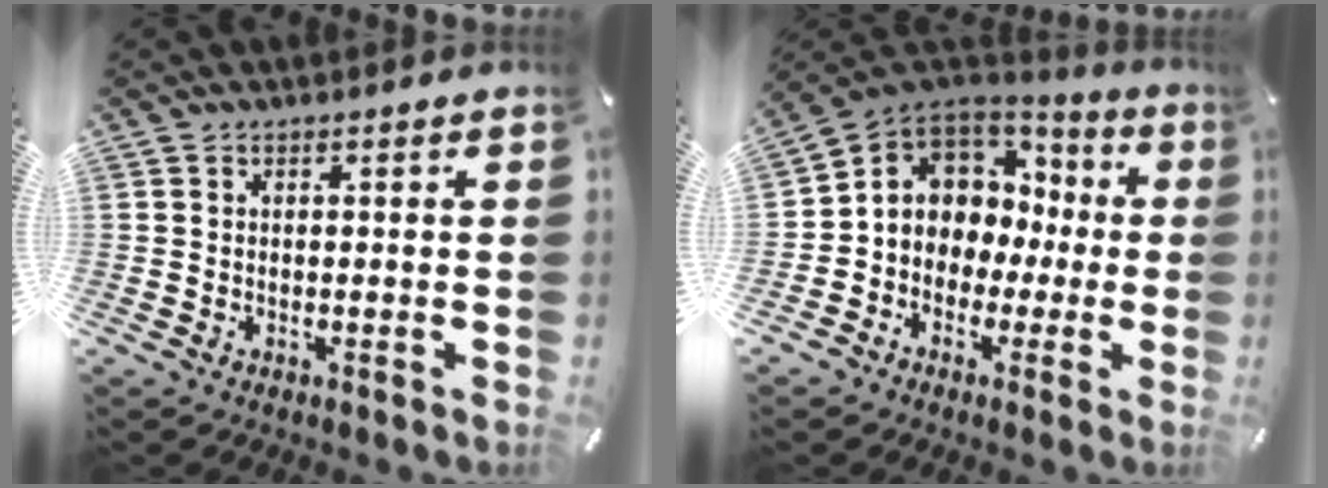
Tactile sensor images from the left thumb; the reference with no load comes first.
{"total": 7.7, "force": [-0.2, 7.5, 1.5], "torque": [-0.040, -0.010, 0.003]}